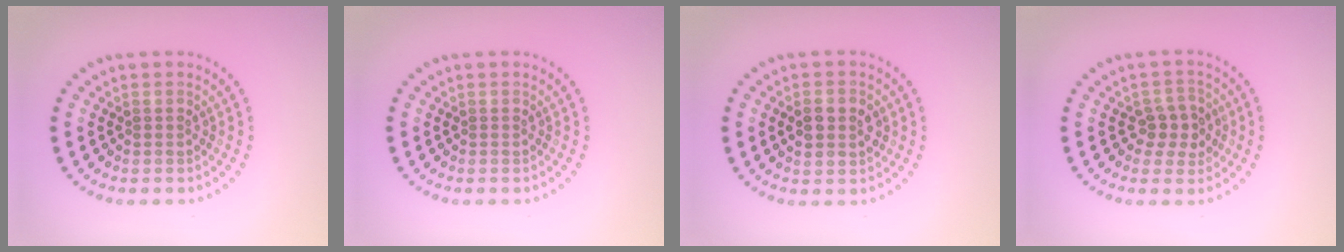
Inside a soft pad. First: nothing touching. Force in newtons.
{"total": 0.0}
{"total": 3.6, "press": 3.6, "slide": 0.1}
{"total": 2.7, "press": 2.5, "slide": 0.9}